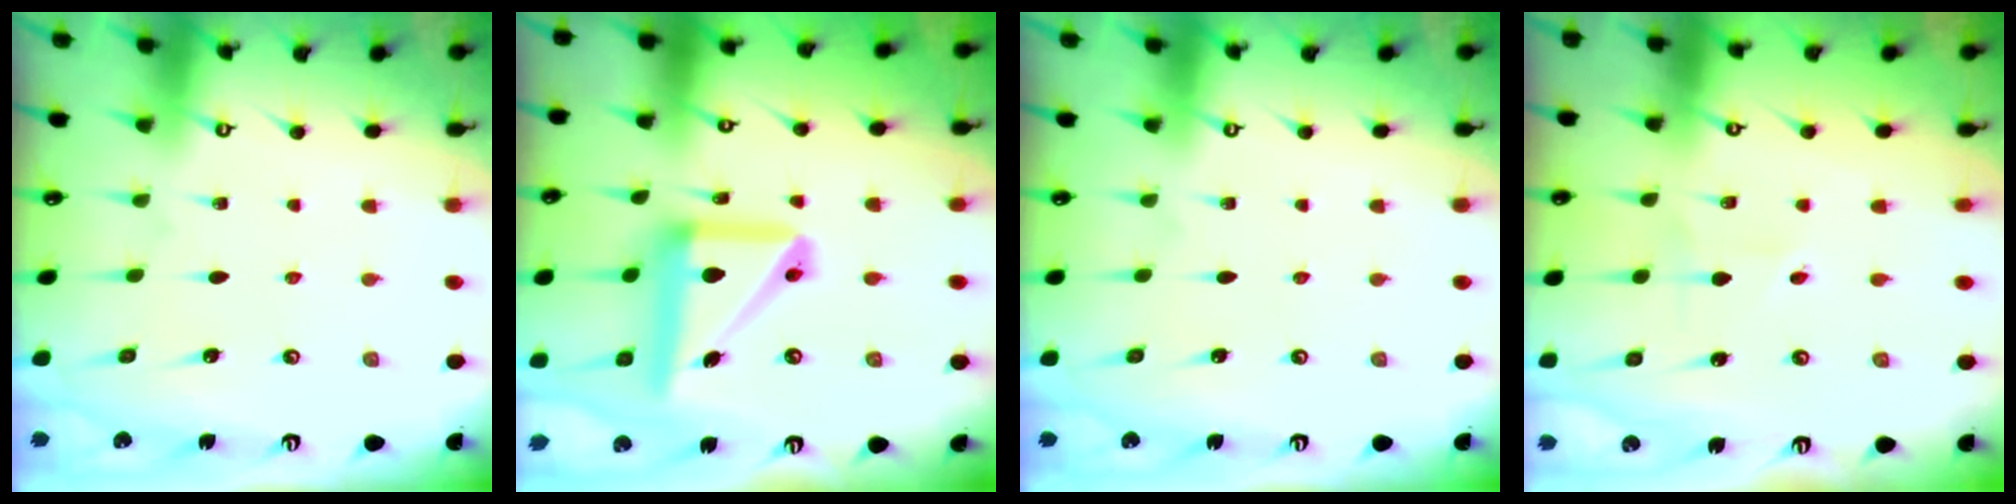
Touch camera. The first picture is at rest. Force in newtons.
{"total": 15.5, "press": 15.3, "slide": 2.3}
{"total": 0.0}
{"total": 1.3, "press": 1.3, "slide": 0.2}